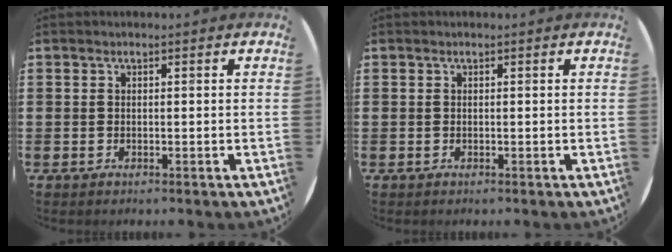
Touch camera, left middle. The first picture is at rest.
{"total": 0.0}